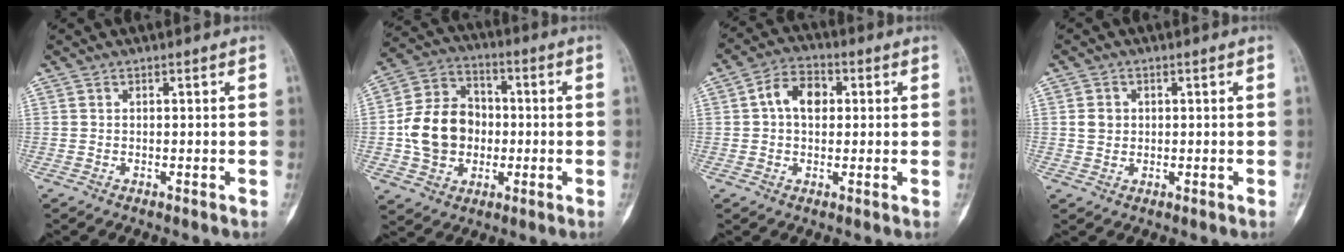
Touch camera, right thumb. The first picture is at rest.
{"total": 14.3, "force": [-1.3, 11.7, 8.2], "torque": [-0.121, 0.027, -0.024]}
{"total": 7.3, "force": [1.2, 5.1, 5.1], "torque": [-0.071, 0.015, 0.012]}
{"total": 2.8, "force": [0.4, 2.4, 1.2], "torque": [-0.008, 0.003, 0.008]}